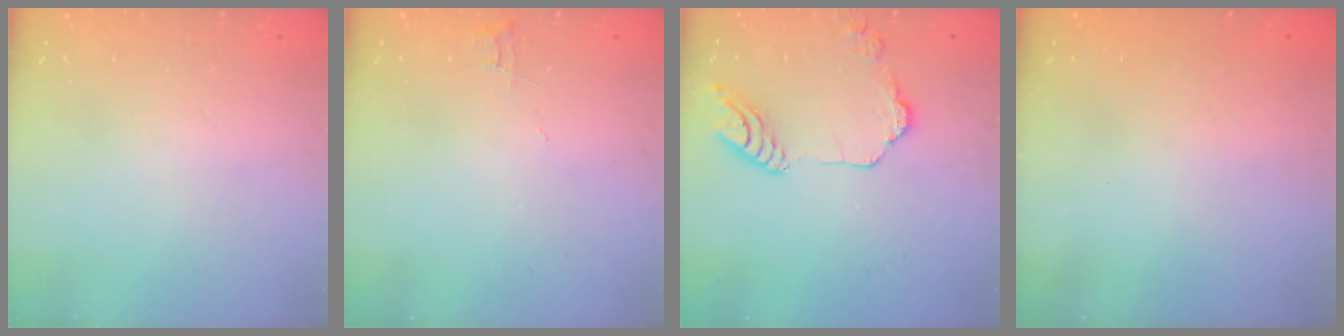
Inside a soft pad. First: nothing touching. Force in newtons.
{"total": 3.5, "press": 3.5, "slide": 0.2}
{"total": 13.1, "press": 13.1, "slide": 1.3}
{"total": 0.7, "press": 0.4, "slide": 0.5}